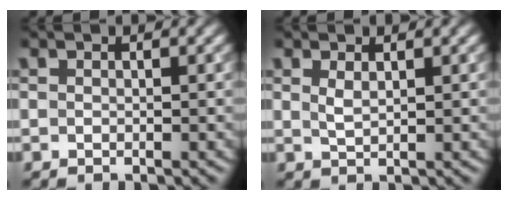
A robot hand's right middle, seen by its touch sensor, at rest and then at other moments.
{"total": 1.1, "force": [0.7, 0.4, 0.8], "torque": [-0.021, -0.001, 0.015]}